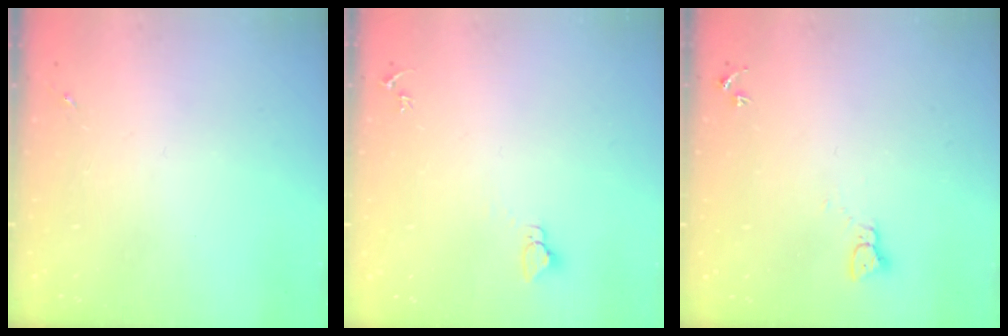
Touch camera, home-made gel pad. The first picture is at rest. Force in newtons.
{"total": 2.8, "press": 2.8, "slide": 0.2}
{"total": 2.3, "press": 2.3, "slide": 0.3}